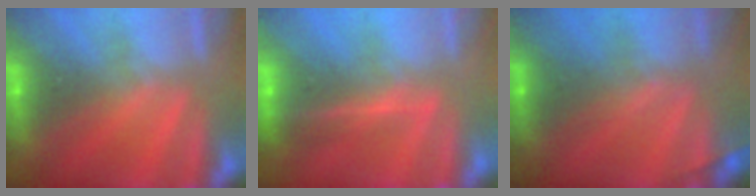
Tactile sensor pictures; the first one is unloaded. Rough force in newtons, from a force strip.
{"total": 1.6}
{"total": 1.9}